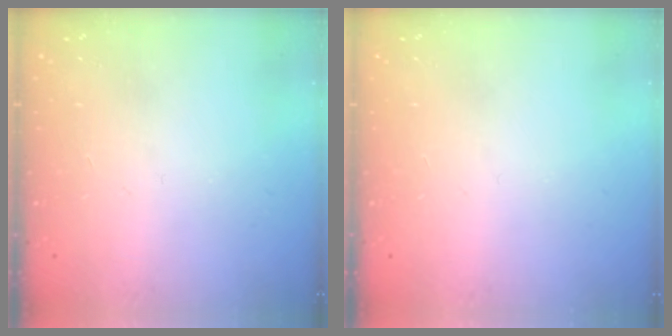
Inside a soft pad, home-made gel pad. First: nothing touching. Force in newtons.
{"total": 0.0}